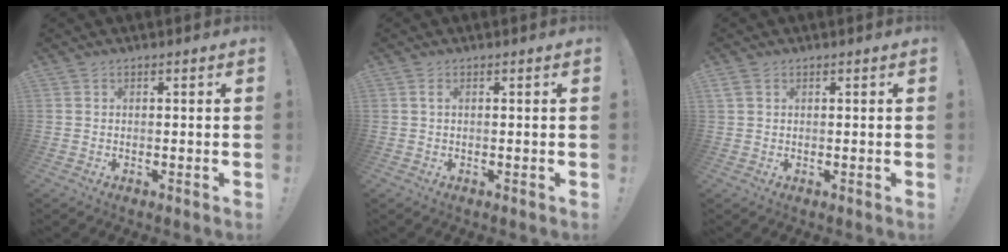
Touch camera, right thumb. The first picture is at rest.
{"total": 1.1, "force": [0.1, 0.0, 1.0], "torque": [-0.025, 0.002, 0.003]}
{"total": 1.9, "force": [1.0, 1.1, 1.2], "torque": [-0.029, 0.006, 0.020]}